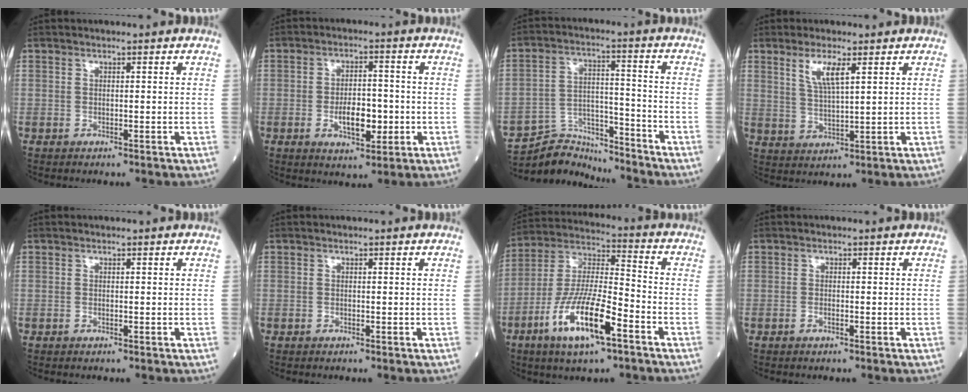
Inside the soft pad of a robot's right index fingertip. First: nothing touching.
{"total": 7.5, "force": [-1.7, 3.4, 6.4], "torque": [-0.119, 0.005, -0.021]}
{"total": 10.5, "force": [-10.3, 2.3, -0.1], "torque": [-0.008, 0.033, -0.186]}
{"total": 5.5, "force": [2.6, 1.3, 4.6], "torque": [-0.098, 0.000, 0.056]}
{"total": 0.0}
{"total": 0.0}
{"total": 16.0, "force": [-7.6, 3.5, 13.6], "torque": [-0.281, -0.012, -0.137]}
{"total": 1.0, "force": [-0.4, 0.5, 0.8], "torque": [-0.024, 0.000, -0.005]}